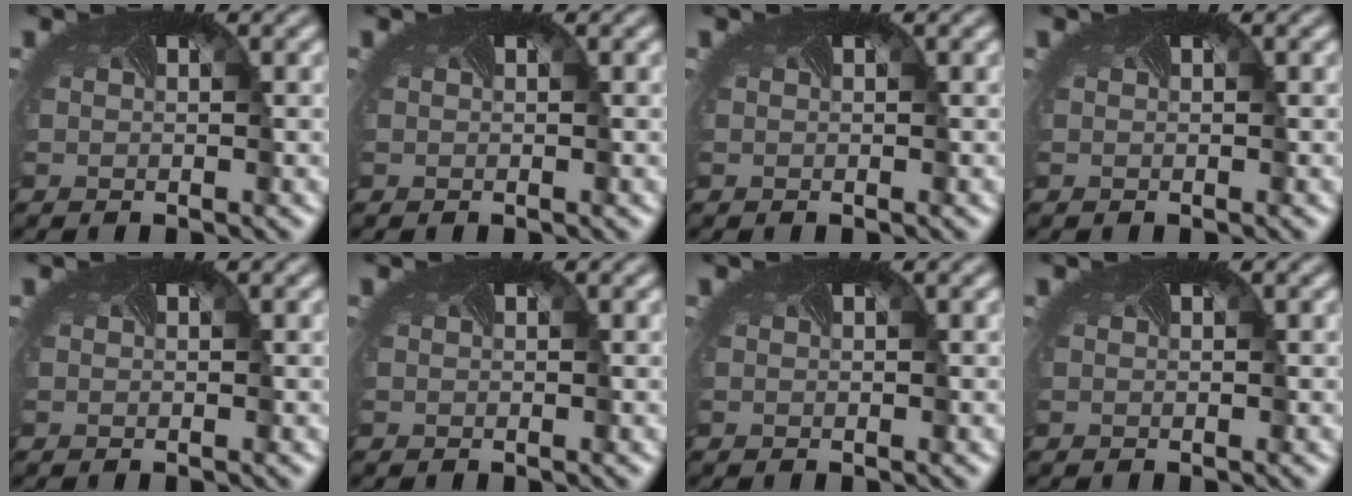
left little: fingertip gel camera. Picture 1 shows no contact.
{"total": 0.0}
{"total": 0.0}
{"total": 0.0}
{"total": 0.0}
{"total": 0.0}
{"total": 0.0}
{"total": 0.0}